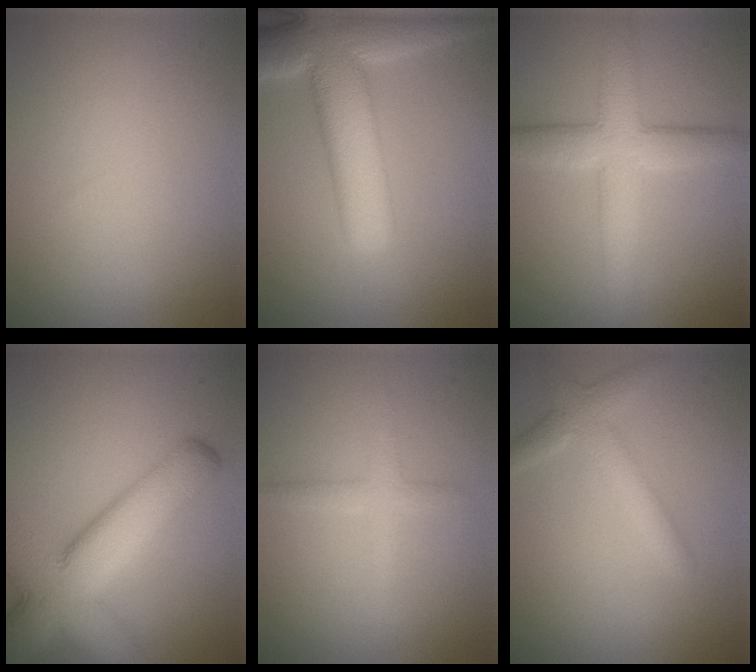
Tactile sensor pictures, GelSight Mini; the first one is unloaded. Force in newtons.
{"total": 10.4, "press": 10.4, "slide": 0.8}
{"total": 5.9, "press": 5.9, "slide": 0.1}
{"total": 9.5, "press": 9.5, "slide": 0.6}
{"total": 1.9, "press": 1.9, "slide": 0.1}
{"total": 2.9, "press": 2.9, "slide": 0.1}